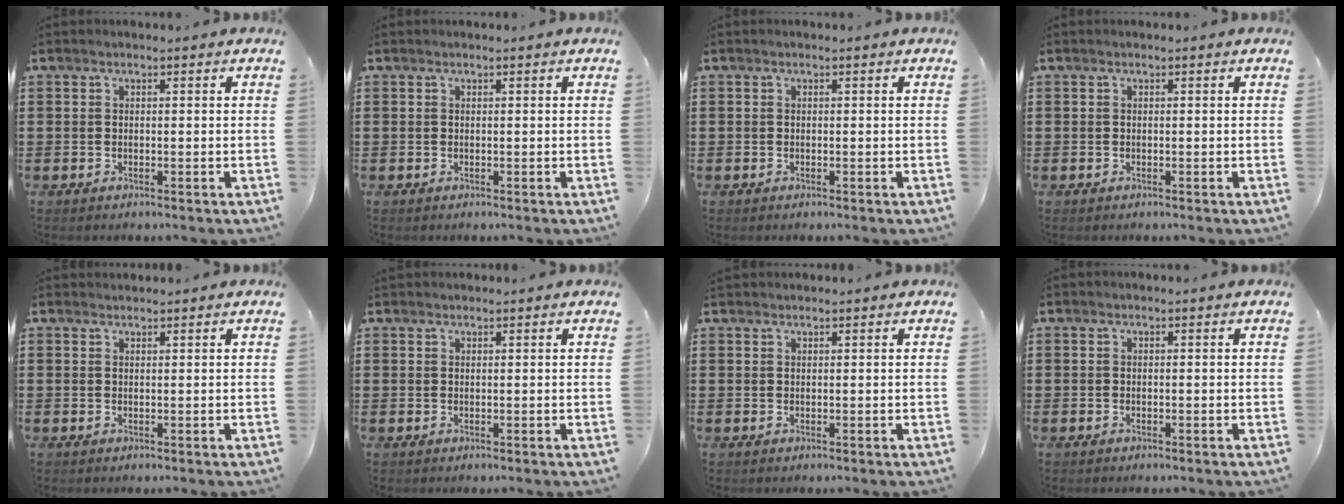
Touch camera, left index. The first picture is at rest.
{"total": 0.0}
{"total": 0.0}
{"total": 0.0}
{"total": 0.9, "force": [0.9, 0.0, 0.0], "torque": [-0.002, -0.001, 0.018]}
{"total": 0.7, "force": [0.6, 0.1, 0.2], "torque": [-0.005, -0.001, 0.014]}
{"total": 0.8, "force": [0.7, 0.0, 0.2], "torque": [-0.006, -0.001, 0.015]}
{"total": 0.0}